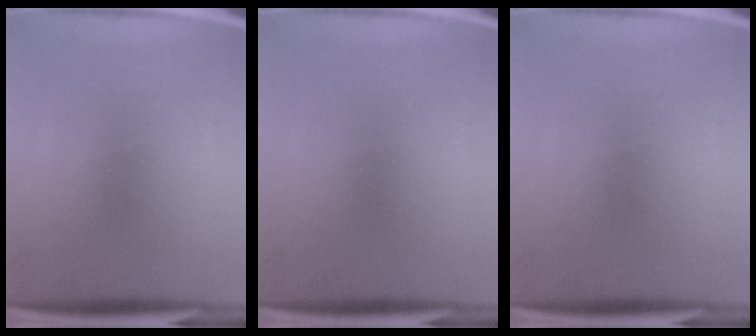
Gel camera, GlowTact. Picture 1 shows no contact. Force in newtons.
{"total": 0.0}
{"total": 0.0}